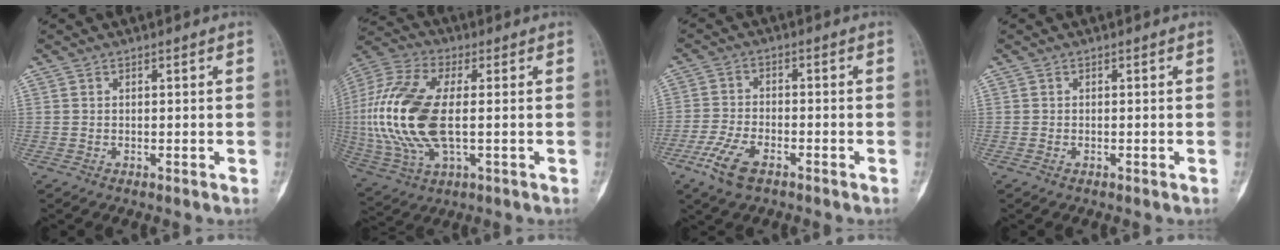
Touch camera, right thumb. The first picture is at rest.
{"total": 20.2, "force": [-0.2, 9.7, 17.7], "torque": [-0.395, 0.003, -0.002]}
{"total": 7.2, "force": [-4.3, 3.3, 4.8], "torque": [-0.110, 0.010, -0.082]}
{"total": 0.0}